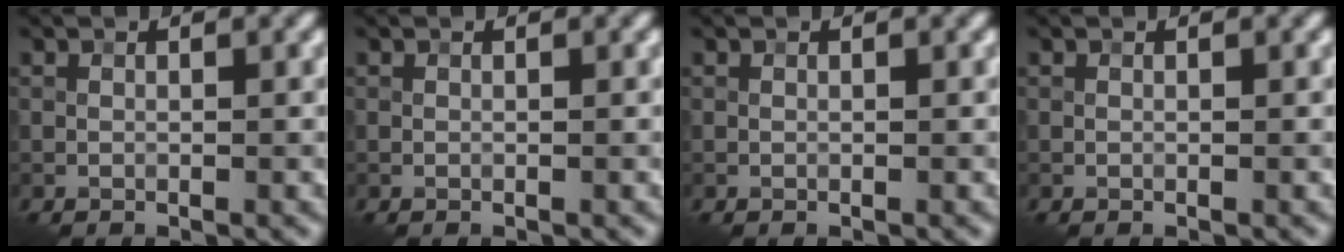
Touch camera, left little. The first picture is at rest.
{"total": 0.0}
{"total": 0.0}
{"total": 0.0}